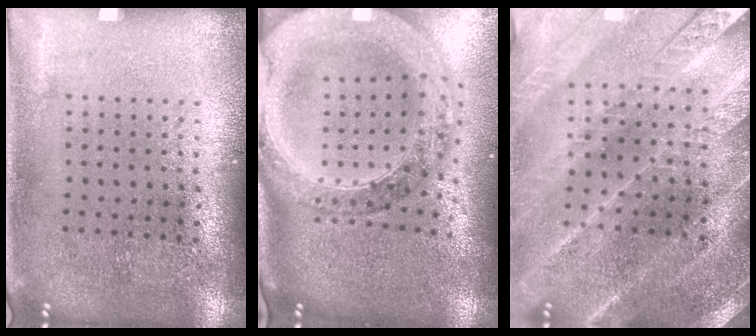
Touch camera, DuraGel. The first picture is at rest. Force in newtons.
{"total": 2.6, "press": 2.3, "slide": 1.3}
{"total": 2.5, "press": 2.5, "slide": 0.3}